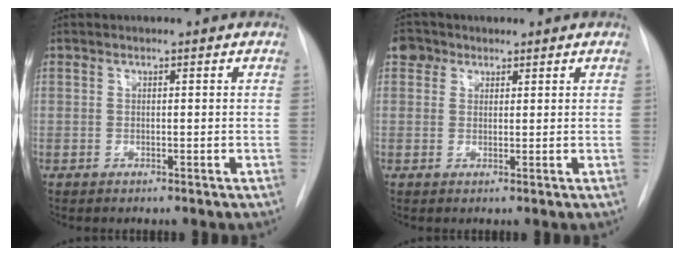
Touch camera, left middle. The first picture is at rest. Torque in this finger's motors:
{"motor_torque": [0.09, -0.09, -0.01, 0.00]}